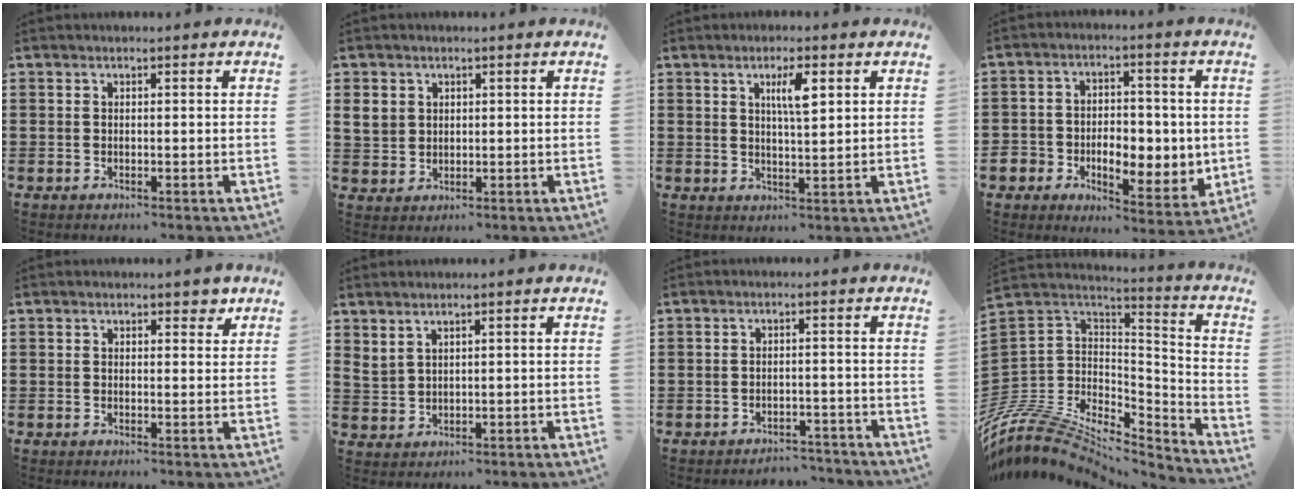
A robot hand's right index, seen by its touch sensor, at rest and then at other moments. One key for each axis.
{"total": 3.4, "fx": 1.1, "fy": 3.0, "fz": 1.1, "tx": -0.035, "ty": 0.010, "tz": 0.021}
{"total": 4.3, "fx": 1.7, "fy": 1.0, "fz": 3.9, "tx": -0.073, "ty": 0.006, "tz": 0.025}
{"total": 6.7, "fx": -0.6, "fy": 5.7, "fz": 3.6, "tx": -0.068, "ty": -0.002, "tz": -0.009}
{"total": 2.2, "fx": 1.6, "fy": 1.0, "fz": 1.0, "tx": 0.000, "ty": -0.001, "tz": 0.025}
{"total": 1.9, "fx": 1.6, "fy": 0.7, "fz": 0.6, "tx": -0.017, "ty": 0.004, "tz": 0.032}
{"total": 2.8, "fx": -2.8, "fy": 0.3, "fz": -0.1, "tx": -0.005, "ty": -0.003, "tz": -0.061}
{"total": 9.3, "fx": -7.3, "fy": 4.9, "fz": 3.1, "tx": -0.093, "ty": -0.006, "tz": -0.148}